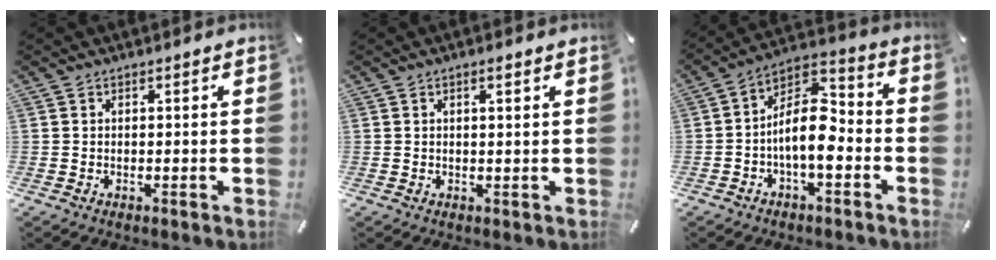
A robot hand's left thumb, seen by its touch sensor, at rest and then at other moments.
{"total": 1.4, "force": [0.6, 0.1, 1.3], "torque": [-0.026, -0.001, 0.009]}
{"total": 12.3, "force": [-3.5, 6.3, 10.0], "torque": [-0.201, 0.006, -0.064]}